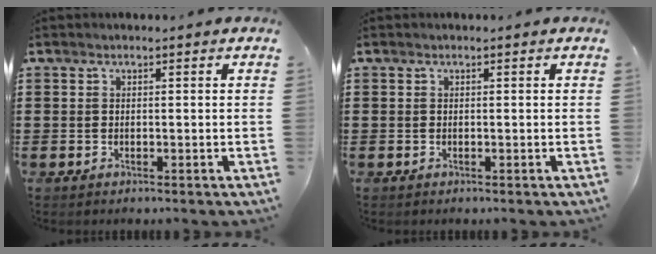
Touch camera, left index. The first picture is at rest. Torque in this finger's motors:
{"motor_torque": [-0.01, -0.01, 0.00, 0.00]}